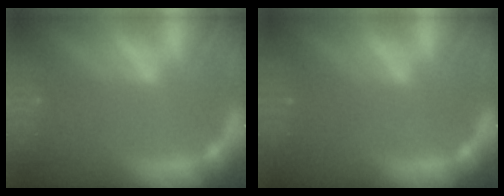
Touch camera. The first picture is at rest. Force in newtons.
{"total": 1.5}